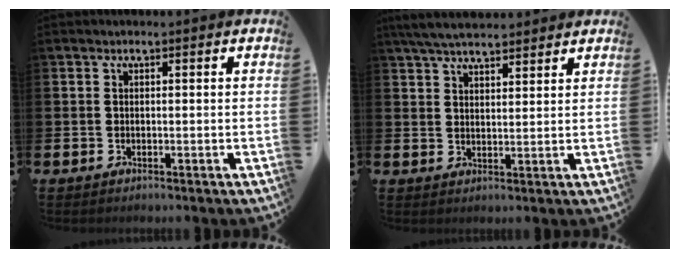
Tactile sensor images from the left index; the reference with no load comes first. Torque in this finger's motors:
{"motor_torque": [1.08, -1.06, 0.44, 0.21]}